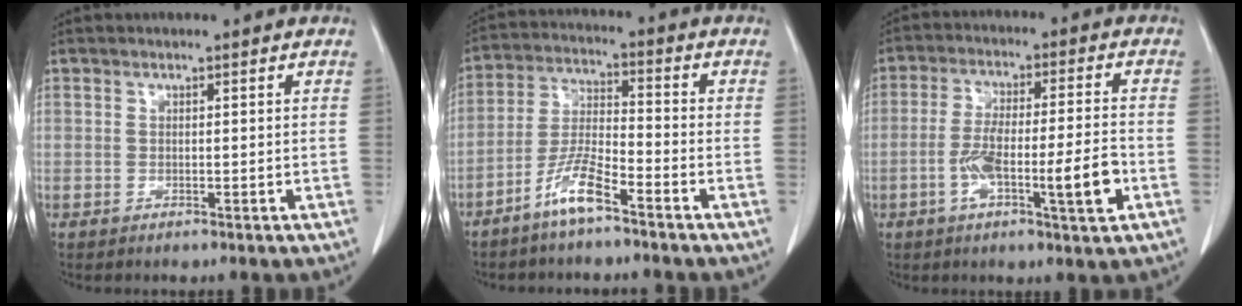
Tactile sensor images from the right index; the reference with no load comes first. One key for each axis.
{"total": 7.3, "fx": -5.1, "fy": 0.8, "fz": 5.2, "tx": -0.114, "ty": -0.007, "tz": -0.104}
{"total": 10.9, "fx": -3.5, "fy": 1.1, "fz": 10.2, "tx": -0.178, "ty": 0.005, "tz": -0.058}